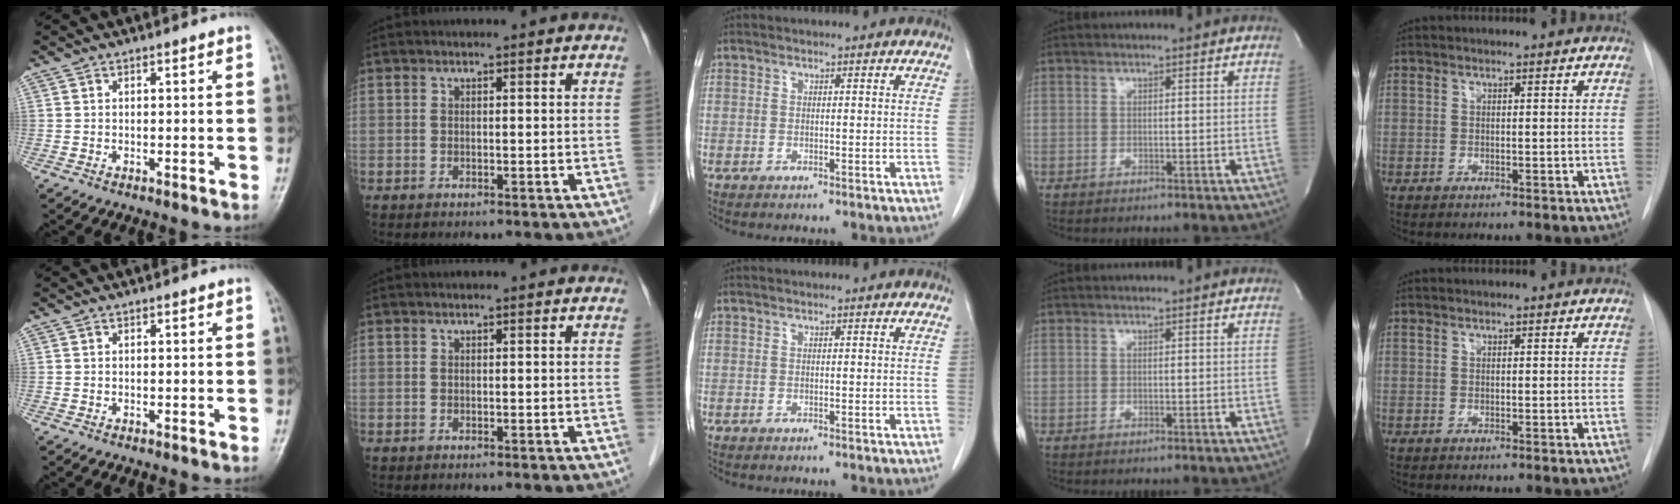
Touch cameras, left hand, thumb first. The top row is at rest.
{}